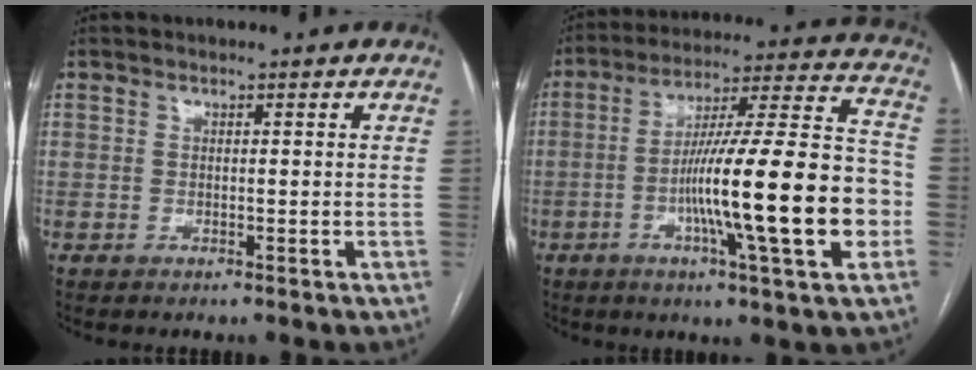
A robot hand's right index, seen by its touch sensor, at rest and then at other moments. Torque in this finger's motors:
{"motor_torque": [1.89, -0.25, 0.66, 0.21]}